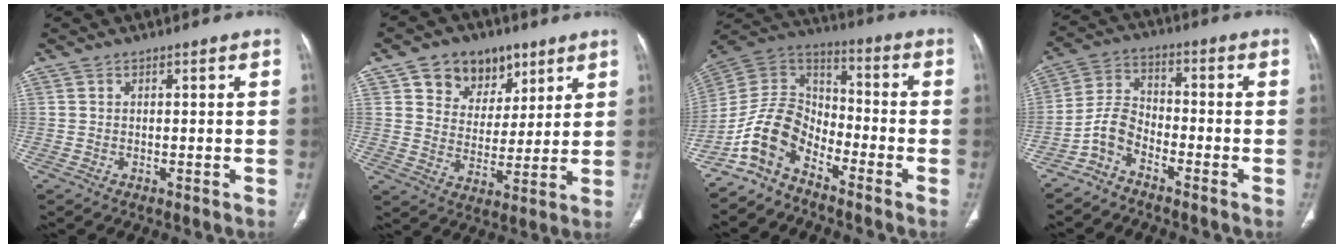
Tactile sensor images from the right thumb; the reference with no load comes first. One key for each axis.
{"total": 11.6, "fx": 6.5, "fy": 8.6, "fz": 4.1, "tx": -0.027, "ty": -0.026, "tz": 0.109}
{"total": 11.0, "fx": -7.3, "fy": 6.2, "fz": 5.3, "tx": -0.091, "ty": 0.080, "tz": -0.159}
{"total": 6.1, "fx": -4.3, "fy": 3.1, "fz": 2.9, "tx": -0.058, "ty": 0.043, "tz": -0.100}